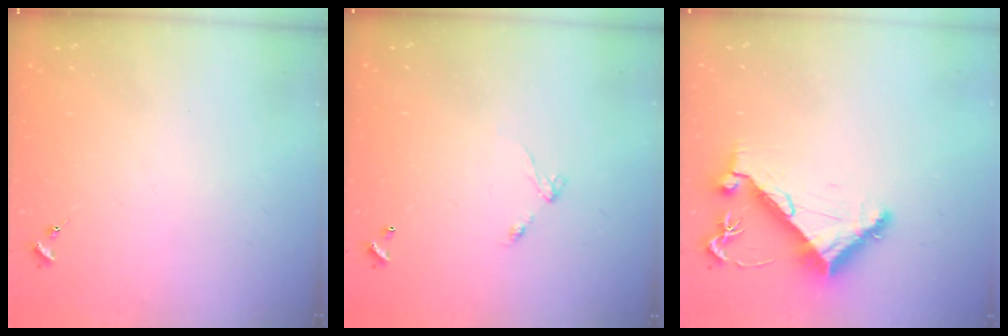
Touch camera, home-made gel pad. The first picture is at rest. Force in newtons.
{"total": 4.3, "press": 4.3, "slide": 0.3}
{"total": 7.1, "press": 7.1, "slide": 1.1}